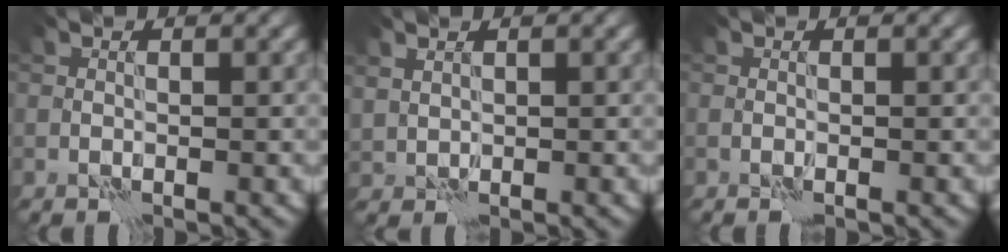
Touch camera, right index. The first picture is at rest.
{"total": 1.1, "force": [0.9, 0.5, 0.2], "torque": [-0.008, 0.001, 0.021]}
{"total": 0.0}